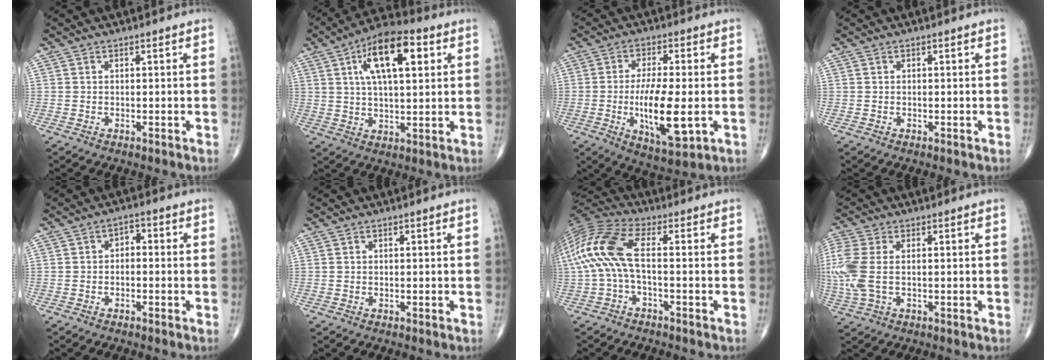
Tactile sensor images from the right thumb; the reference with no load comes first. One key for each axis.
{"total": 14.7, "fx": 5.0, "fy": 6.1, "fz": 12.4, "tx": -0.194, "ty": 0.005, "tz": 0.077}
{"total": 13.0, "fx": -2.1, "fy": 4.3, "fz": 12.0, "tx": -0.207, "ty": -0.011, "tz": -0.029}
{"total": 0.0}
{"total": 2.4, "fx": -0.5, "fy": 1.6, "fz": 1.7, "tx": -0.013, "ty": 0.017, "tz": -0.018}
{"total": 0.0}
{"total": 12.2, "fx": -0.6, "fy": 4.4, "fz": 11.4, "tx": -0.266, "ty": 0.039, "tz": -0.019}
{"total": 8.8, "fx": 0.1, "fy": 4.8, "fz": 7.4, "tx": -0.215, "ty": 0.004, "tz": 0.006}